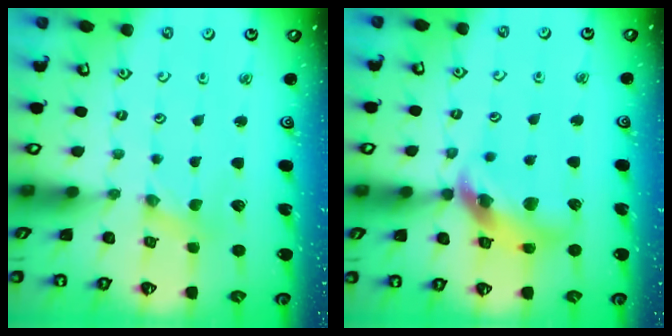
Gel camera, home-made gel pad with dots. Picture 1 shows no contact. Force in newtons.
{"total": 14.3, "press": 14.2, "slide": 1.6}